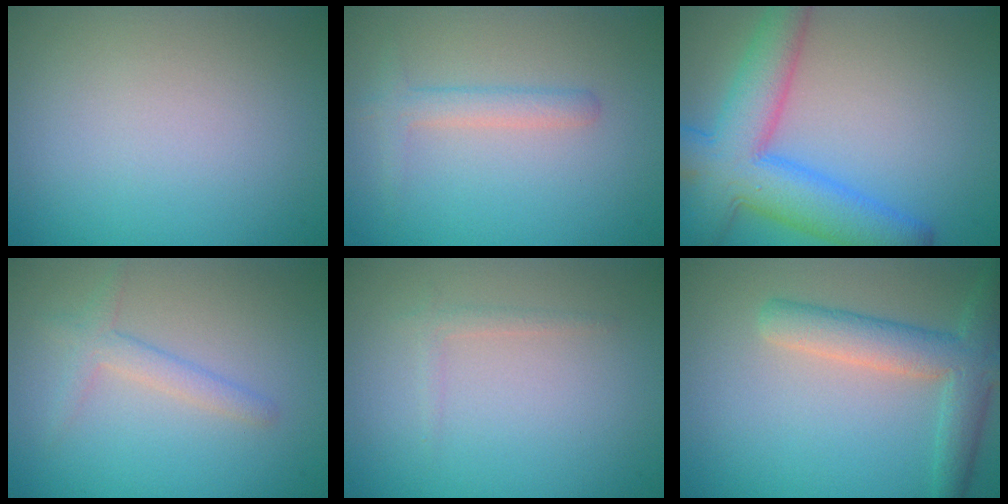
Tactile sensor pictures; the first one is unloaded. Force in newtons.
{"total": 1.8, "press": 1.8, "slide": 0.1}
{"total": 8.7, "press": 8.7, "slide": 0.3}
{"total": 1.9, "press": 1.9, "slide": 0.1}
{"total": 0.9, "press": 0.9, "slide": 0.0}
{"total": 4.8, "press": 4.8, "slide": 0.1}